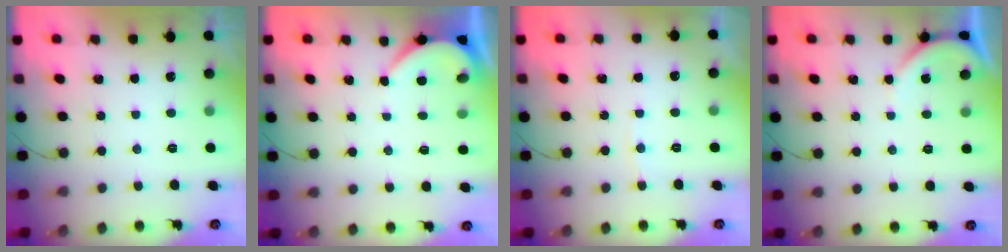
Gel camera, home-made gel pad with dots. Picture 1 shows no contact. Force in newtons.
{"total": 3.5, "press": 3.5, "slide": 0.4}
{"total": 2.9, "press": 2.9, "slide": 0.3}
{"total": 3.1, "press": 3.1, "slide": 0.3}